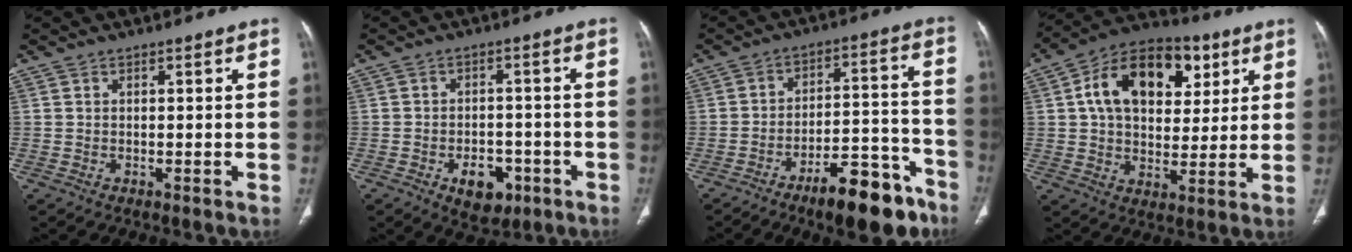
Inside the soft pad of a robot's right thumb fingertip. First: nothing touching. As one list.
[{"total": 9.5, "force": [-4.8, 6.0, 5.6], "torque": [-0.047, 0.030, -0.064]}, {"total": 19.1, "force": [-13.0, 6.3, 12.4], "torque": [-0.128, 0.105, -0.199]}, {"total": 19.0, "force": [6.2, 12.2, 13.1], "torque": [-0.177, 0.005, 0.093]}]